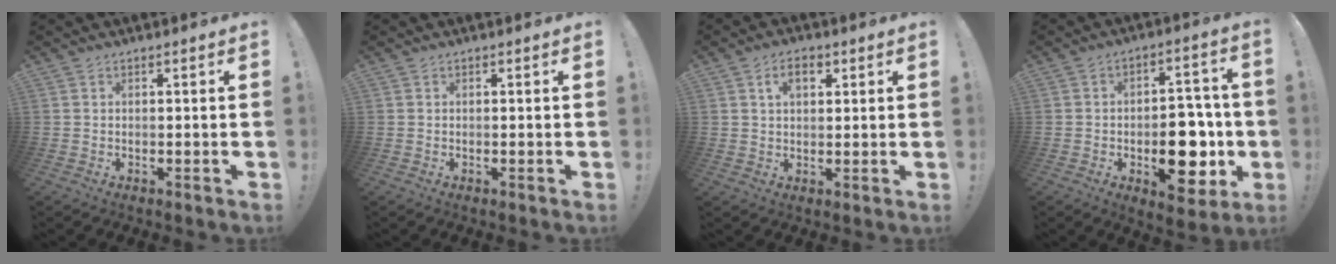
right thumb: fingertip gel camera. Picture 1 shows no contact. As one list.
[{"total": 0.0}, {"total": 5.8, "force": [2.6, 3.5, 3.8], "torque": [-0.052, 0.002, 0.044]}, {"total": 17.4, "force": [-4.1, 10.2, 13.5], "torque": [-0.150, 0.021, -0.051]}]